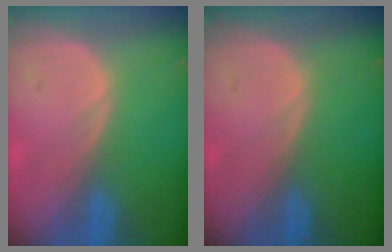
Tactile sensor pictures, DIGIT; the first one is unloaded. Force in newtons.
{"total": 0.0}